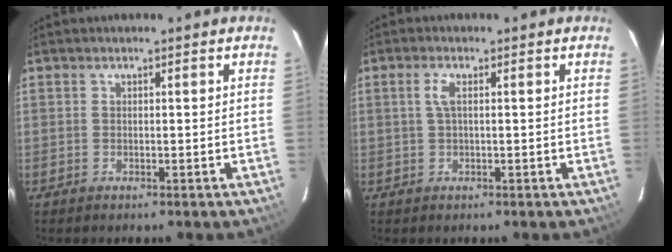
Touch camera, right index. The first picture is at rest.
{"total": 2.1, "force": [0.4, 0.4, 2.0], "torque": [-0.043, 0.003, 0.007]}